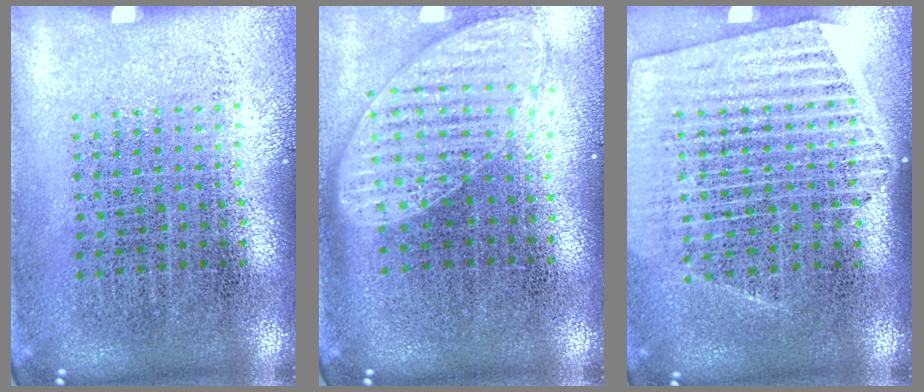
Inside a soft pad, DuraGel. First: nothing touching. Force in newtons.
{"total": 1.5, "press": 1.3, "slide": 0.8}
{"total": 1.6, "press": 1.4, "slide": 0.6}